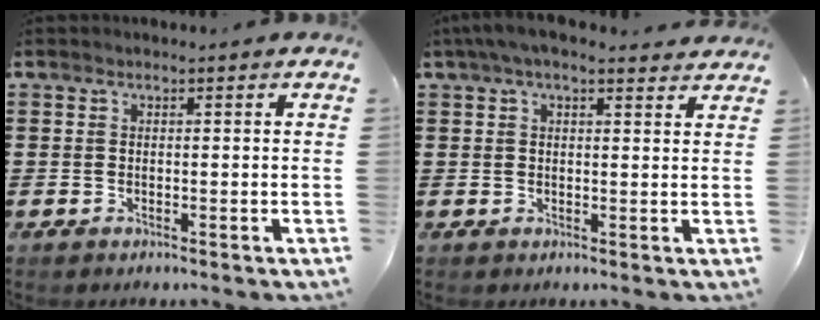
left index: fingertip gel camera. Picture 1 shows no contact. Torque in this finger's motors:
{"motor_torque": [1.06, -1.08, 0.11, 0.05]}